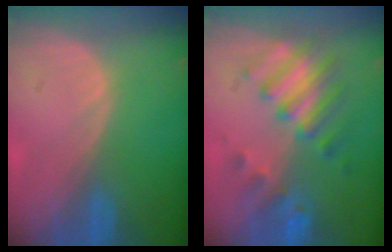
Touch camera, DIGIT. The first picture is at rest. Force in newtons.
{"total": 7.2, "press": 7.2, "slide": 1.1}